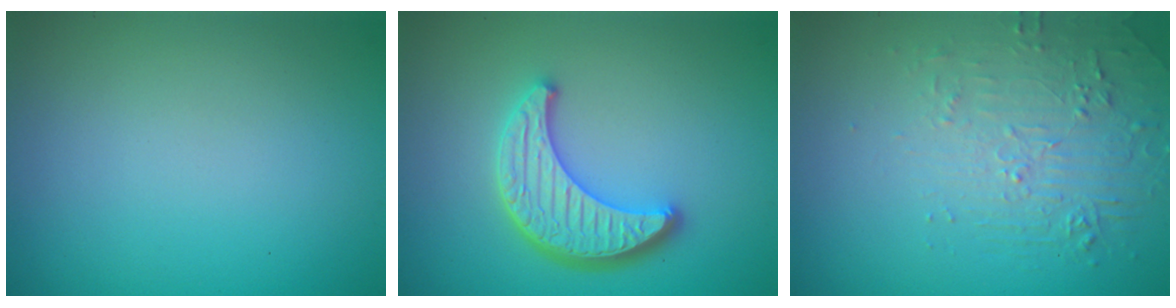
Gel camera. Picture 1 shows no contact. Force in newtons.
{"total": 4.4, "press": 3.8, "slide": 2.3}
{"total": 2.2, "press": 1.3, "slide": 1.8}